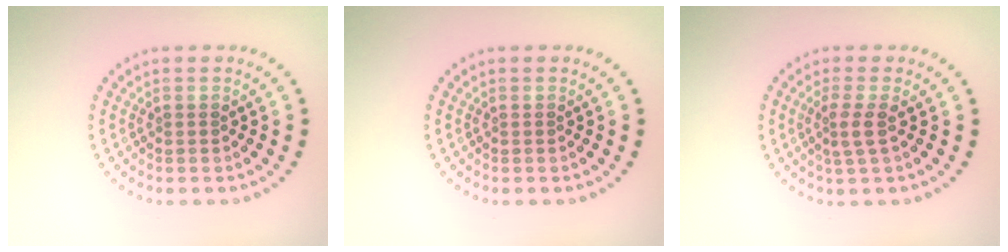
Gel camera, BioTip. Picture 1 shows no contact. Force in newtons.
{"total": 0.0}
{"total": 1.9, "press": 1.4, "slide": 1.3}